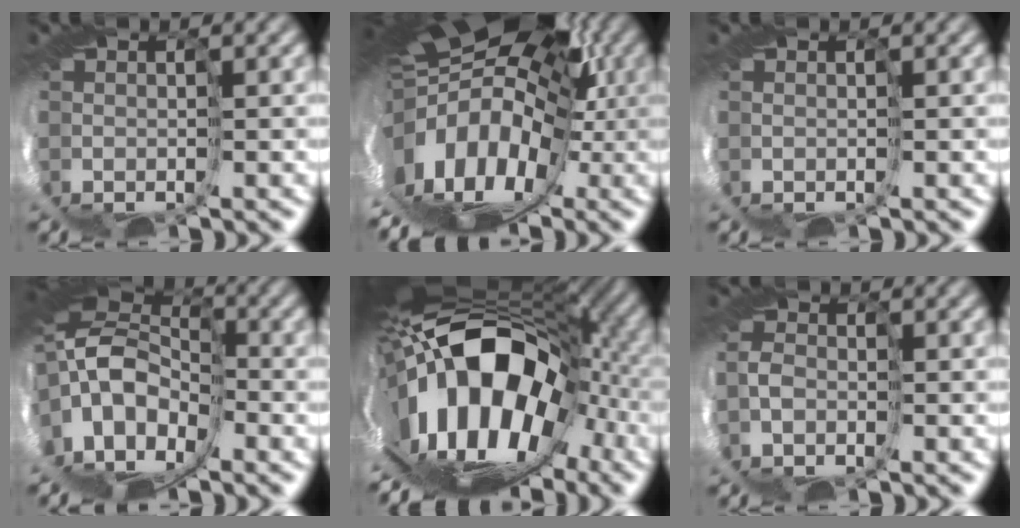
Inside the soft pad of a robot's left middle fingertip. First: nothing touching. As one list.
[{"total": 14.4, "force": [1.6, 8.6, 11.4], "torque": [-0.160, 0.034, -0.008]}, {"total": 0.0}, {"total": 8.8, "force": [2.0, 5.4, 6.6], "torque": [-0.131, 0.005, 0.038]}, {"total": 14.3, "force": [0.7, 7.1, 12.4], "torque": [-0.200, 0.016, -0.009]}, {"total": 1.8, "force": [-0.7, 1.5, 0.8], "torque": [-0.028, 0.004, -0.016]}]